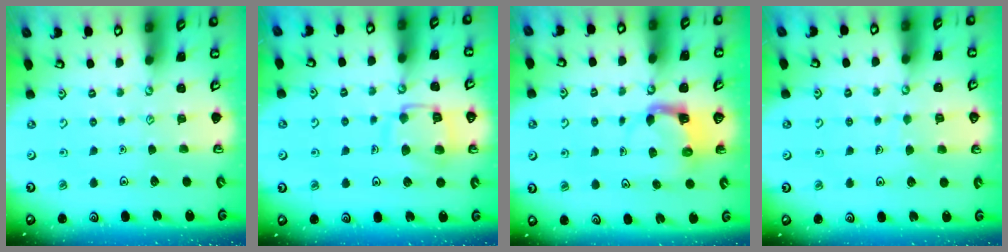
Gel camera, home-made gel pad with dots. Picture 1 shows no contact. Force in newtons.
{"total": 12.2, "press": 12.1, "slide": 1.2}
{"total": 3.9, "press": 3.9, "slide": 0.6}
{"total": 4.6, "press": 4.6, "slide": 0.4}